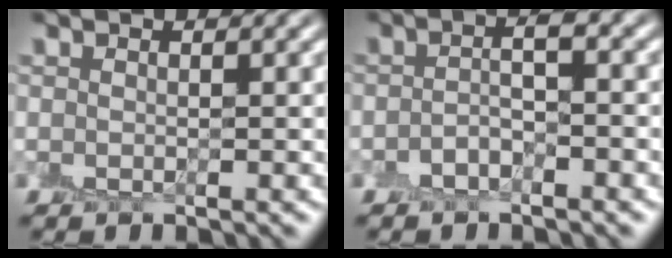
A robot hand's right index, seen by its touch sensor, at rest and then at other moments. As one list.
[{"total": 1.8, "force": [-0.7, 0.5, 1.6], "torque": [-0.033, 0.008, -0.019]}]